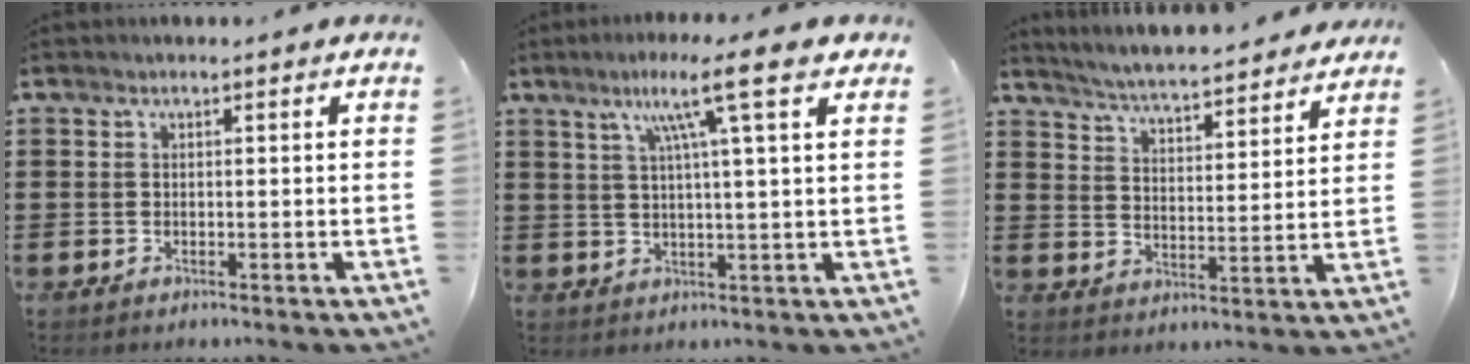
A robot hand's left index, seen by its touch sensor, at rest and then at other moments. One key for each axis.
{"total": 8.7, "fx": 4.4, "fy": -0.1, "fz": 7.5, "tx": -0.142, "ty": -0.004, "tz": 0.066}
{"total": 5.1, "fx": 5.0, "fy": -0.2, "fz": 0.9, "tx": -0.041, "ty": -0.035, "tz": 0.084}